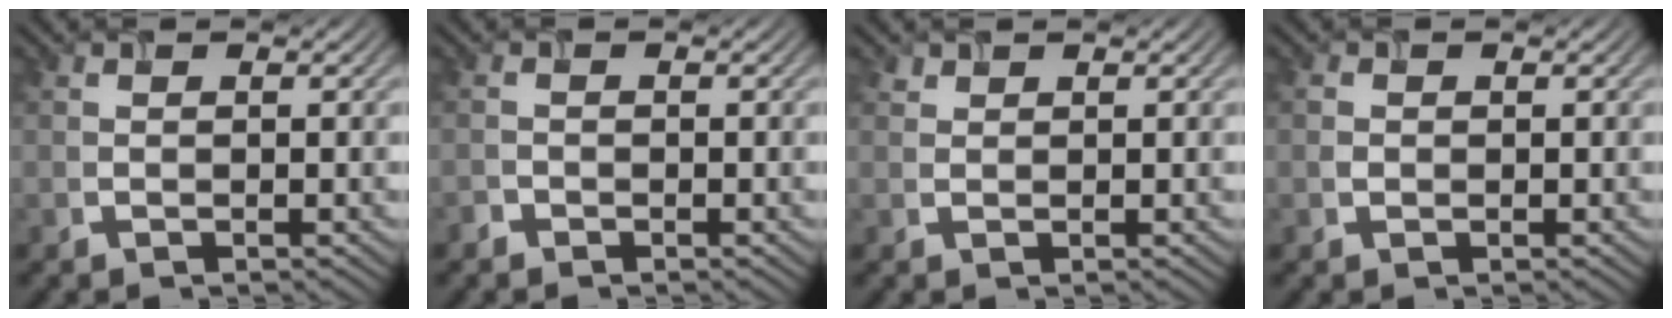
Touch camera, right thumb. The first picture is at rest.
{"total": 0.8, "force": [-0.7, 0.4, 0.1], "torque": [-0.002, -0.001, -0.016]}
{"total": 0.8, "force": [0.6, 0.4, 0.1], "torque": [-0.004, -0.001, 0.014]}
{"total": 0.9, "force": [0.0, 0.8, 0.3], "torque": [-0.007, -0.001, -0.004]}